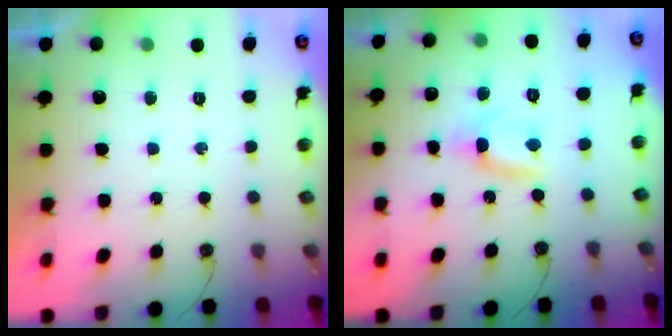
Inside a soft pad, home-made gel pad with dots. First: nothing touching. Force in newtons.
{"total": 2.2, "press": 2.2, "slide": 0.1}